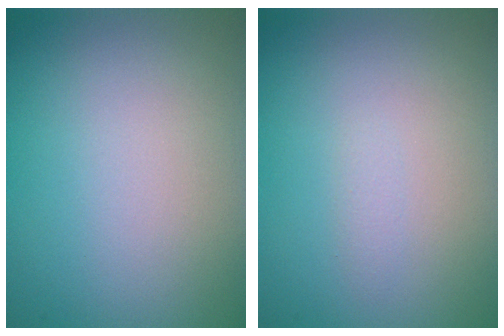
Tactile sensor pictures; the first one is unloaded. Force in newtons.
{"total": 0.6, "press": 0.6, "slide": 0.1}